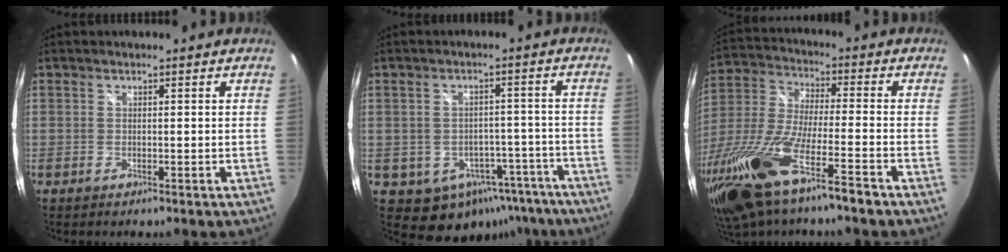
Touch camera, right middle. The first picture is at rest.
{"total": 12.5, "force": [-7.5, 8.9, 4.4], "torque": [-0.080, 0.025, -0.060]}
{"total": 20.6, "force": [-13.5, 3.2, 15.3], "torque": [-0.320, -0.048, -0.254]}